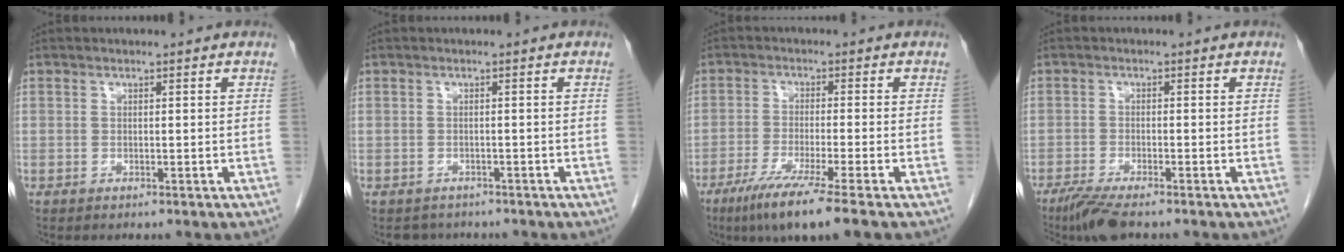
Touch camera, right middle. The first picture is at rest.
{"total": 3.0, "force": [-2.6, 1.4, 0.0], "torque": [-0.002, 0.001, -0.037]}
{"total": 9.1, "force": [-6.1, -1.1, 6.6], "torque": [-0.115, -0.029, -0.106]}
{"total": 5.4, "force": [-4.1, 0.6, 3.4], "torque": [-0.064, -0.014, -0.073]}